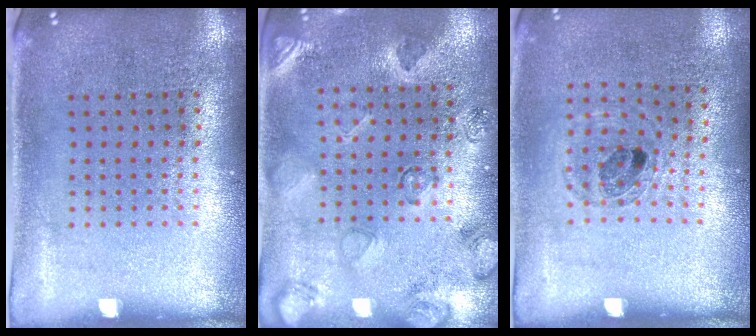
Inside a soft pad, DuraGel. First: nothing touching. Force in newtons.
{"total": 2.4, "press": 1.9, "slide": 1.5}
{"total": 0.8, "press": 0.8, "slide": 0.2}